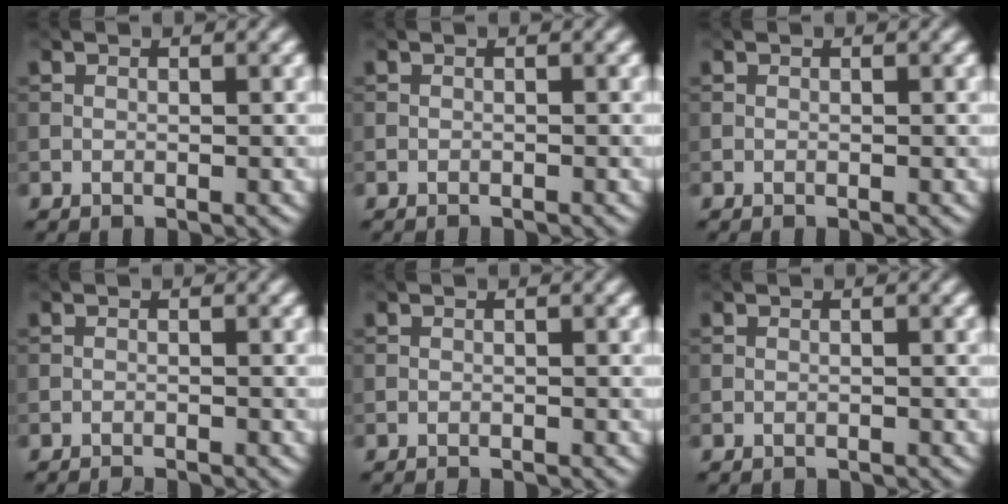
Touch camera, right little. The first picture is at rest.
{"total": 0.7, "force": [-0.7, 0.1, 0.2], "torque": [0.002, 0.000, -0.012]}
{"total": 0.0}
{"total": 1.5, "force": [-1.4, 0.2, 0.5], "torque": [-0.001, 0.001, -0.023]}
{"total": 0.9, "force": [-0.8, 0.1, 0.2], "torque": [0.003, 0.000, -0.014]}
{"total": 0.9, "force": [-0.9, 0.1, 0.0], "torque": [0.002, -0.002, -0.017]}